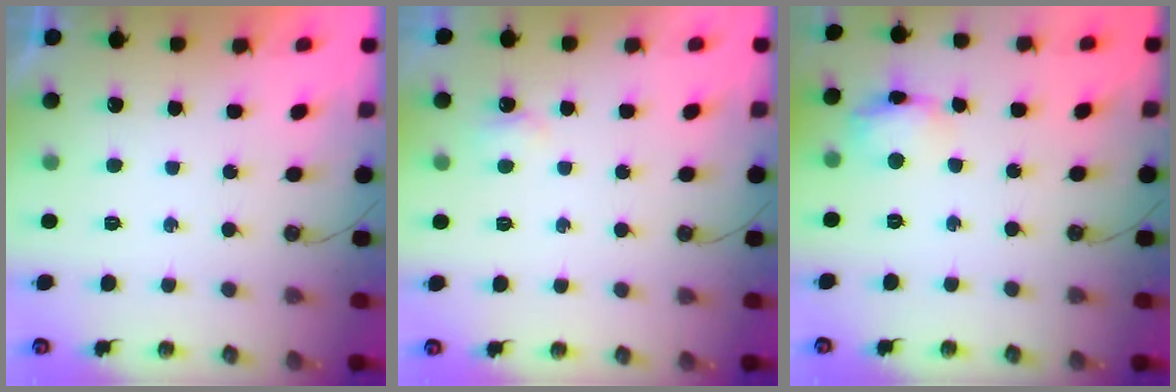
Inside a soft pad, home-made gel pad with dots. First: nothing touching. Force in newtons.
{"total": 2.7, "press": 2.6, "slide": 0.5}
{"total": 10.0, "press": 10.0, "slide": 0.7}